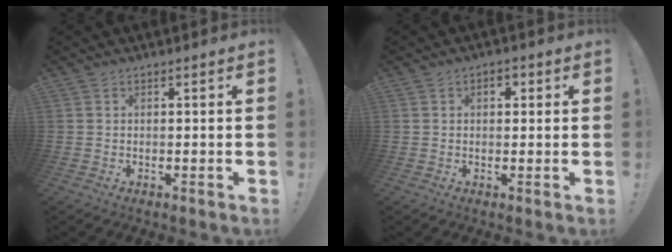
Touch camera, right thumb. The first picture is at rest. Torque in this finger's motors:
{"motor_torque": [0.21, 0.51, 0.29, -0.03, 0.00]}